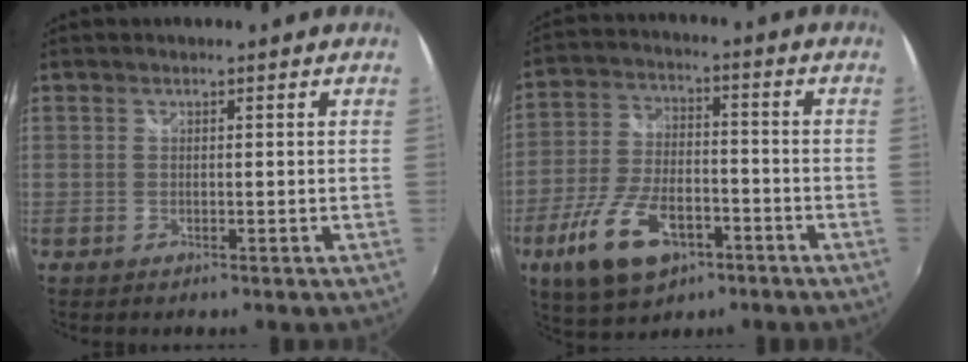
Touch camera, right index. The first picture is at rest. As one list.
[{"total": 14.8, "force": [-7.4, 7.6, 10.3], "torque": [-0.224, -0.016, -0.129]}]